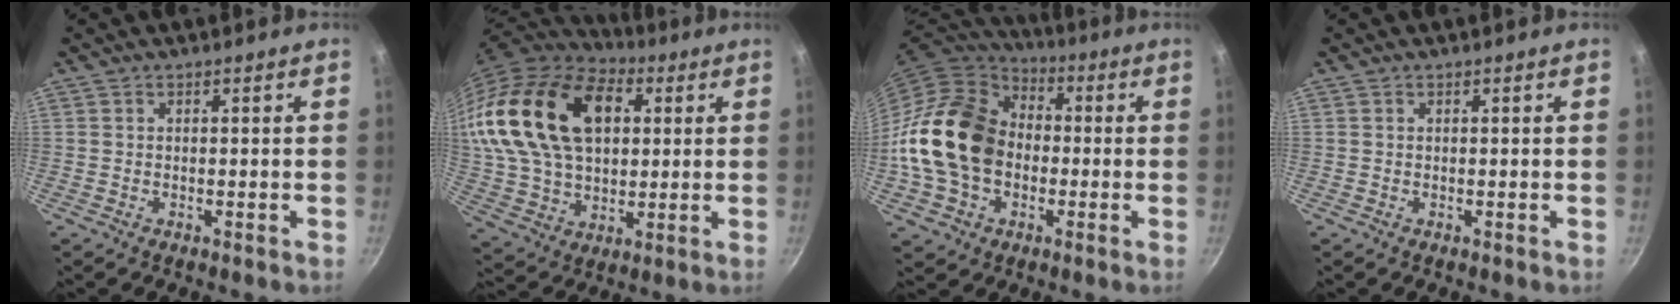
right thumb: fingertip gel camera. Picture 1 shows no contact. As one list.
[{"total": 26.1, "force": [7.1, 16.6, 18.8], "torque": [-0.326, 0.000, 0.128]}, {"total": 20.4, "force": [-1.8, 15.6, 13.0], "torque": [-0.220, 0.041, -0.039]}, {"total": 0.0}]